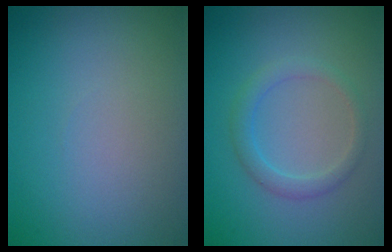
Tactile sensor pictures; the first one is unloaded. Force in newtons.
{"total": 2.1, "press": 2.1, "slide": 0.1}